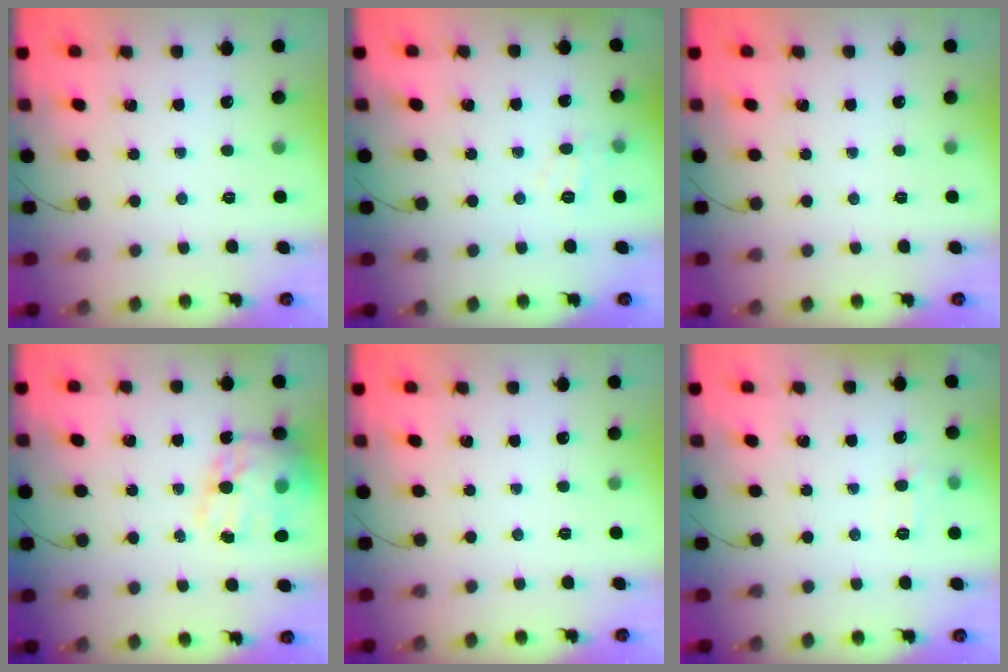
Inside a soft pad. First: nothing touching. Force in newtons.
{"total": 8.3, "press": 8.1, "slide": 1.5}
{"total": 0.0}
{"total": 17.9, "press": 17.3, "slide": 4.5}
{"total": 0.0}
{"total": 7.2, "press": 7.0, "slide": 1.9}